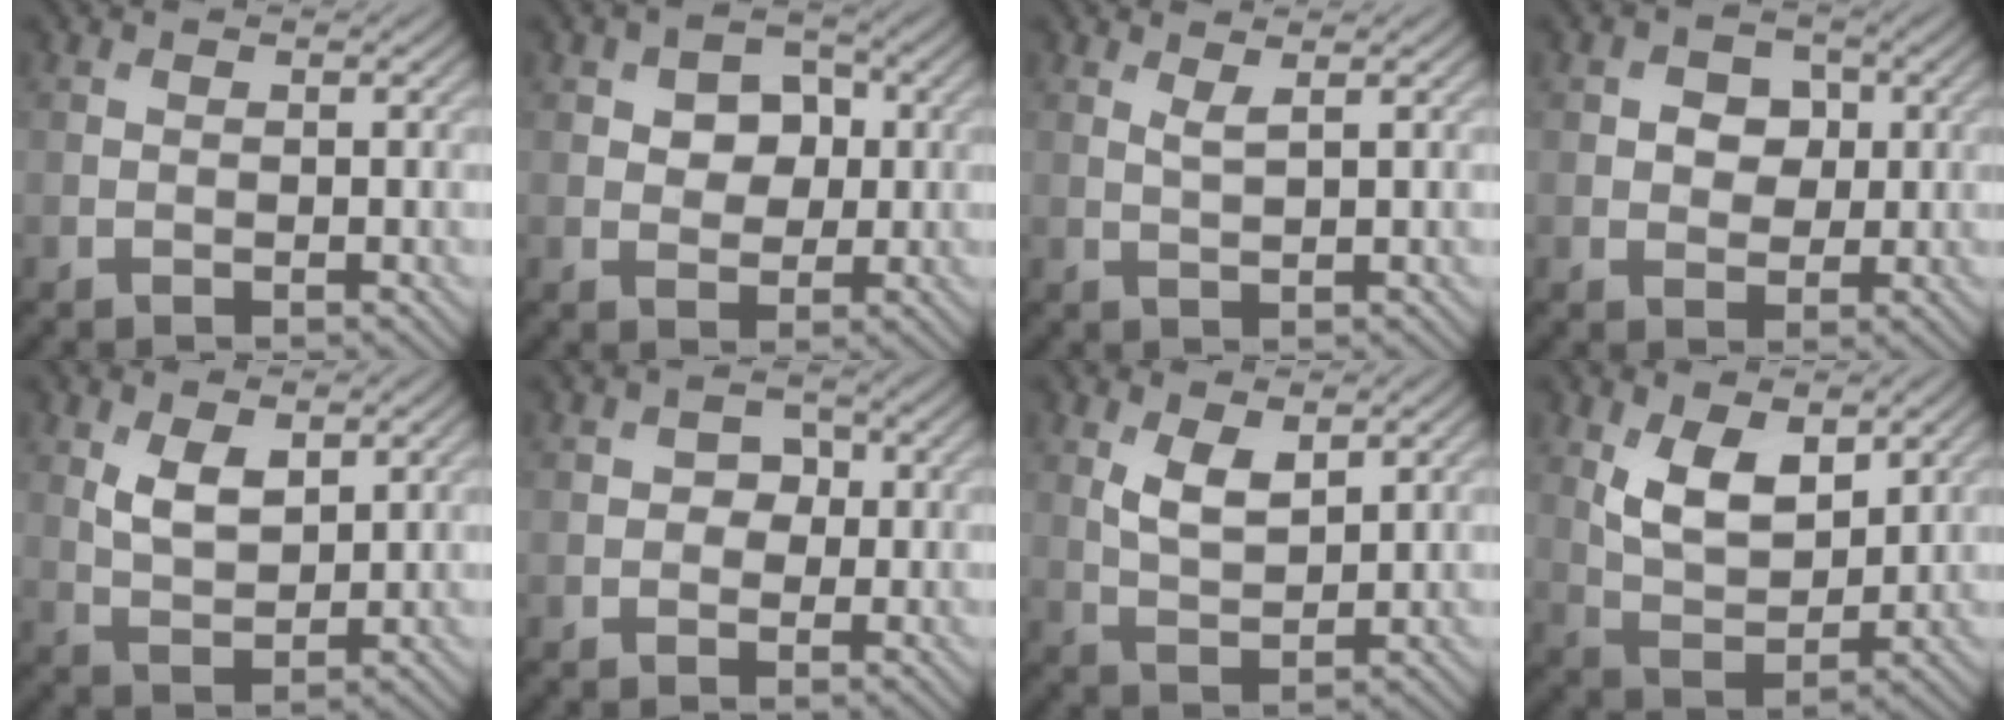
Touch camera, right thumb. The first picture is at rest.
{"total": 4.7, "force": [0.8, 3.6, 2.9], "torque": [-0.047, 0.003, 0.001]}
{"total": 1.5, "force": [1.0, 0.2, 1.1], "torque": [-0.028, -0.001, 0.020]}
{"total": 4.1, "force": [0.8, 3.3, 2.2], "torque": [-0.040, 0.001, 0.002]}
{"total": 4.5, "force": [1.9, 2.4, 3.3], "torque": [-0.074, -0.006, 0.041]}
{"total": 2.4, "force": [0.0, 2.1, 1.2], "torque": [-0.016, 0.001, -0.010]}
{"total": 4.5, "force": [2.1, 2.1, 3.4], "torque": [-0.077, -0.006, 0.046]}
{"total": 7.7, "force": [3.3, 4.1, 5.5], "torque": [-0.113, -0.015, 0.064]}